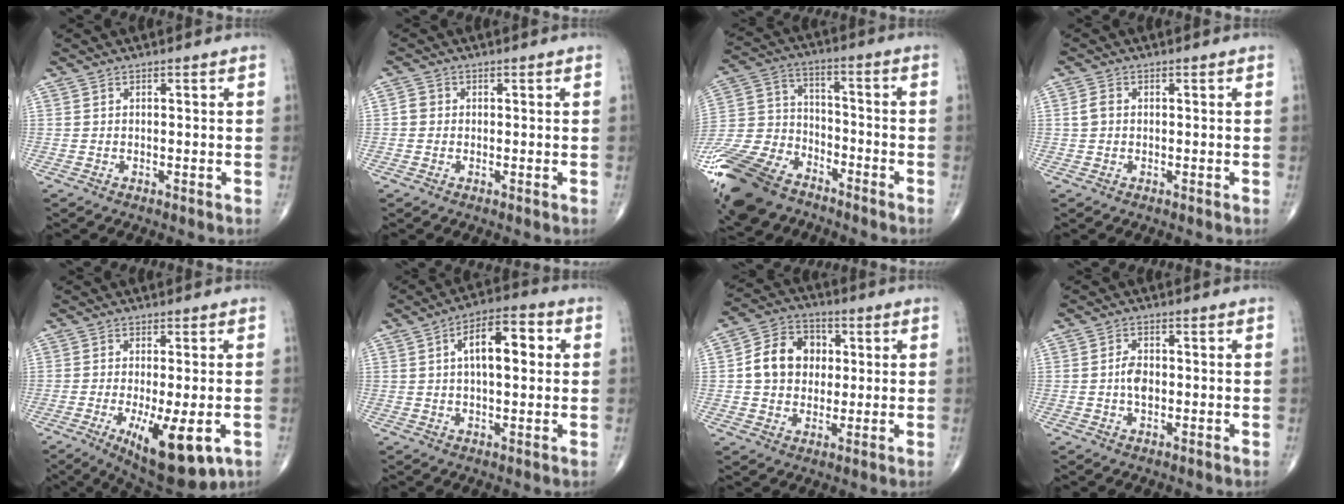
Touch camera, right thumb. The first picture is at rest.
{"total": 1.9, "force": [-0.1, 1.8, 0.7], "torque": [-0.004, 0.005, -0.004]}
{"total": 22.8, "force": [-15.4, 12.8, 10.8], "torque": [-0.271, 0.036, -0.284]}
{"total": 2.2, "force": [0.1, 1.7, 1.4], "torque": [-0.027, 0.007, 0.002]}
{"total": 12.8, "force": [-4.4, 4.1, 11.3], "torque": [-0.173, -0.020, -0.054]}
{"total": 10.7, "force": [2.2, 4.9, 9.2], "torque": [-0.129, 0.021, 0.026]}
{"total": 11.5, "force": [1.2, 9.4, 6.6], "torque": [-0.085, 0.015, 0.013]}
{"total": 3.4, "force": [-0.3, 2.1, 2.6], "torque": [-0.045, 0.005, -0.010]}